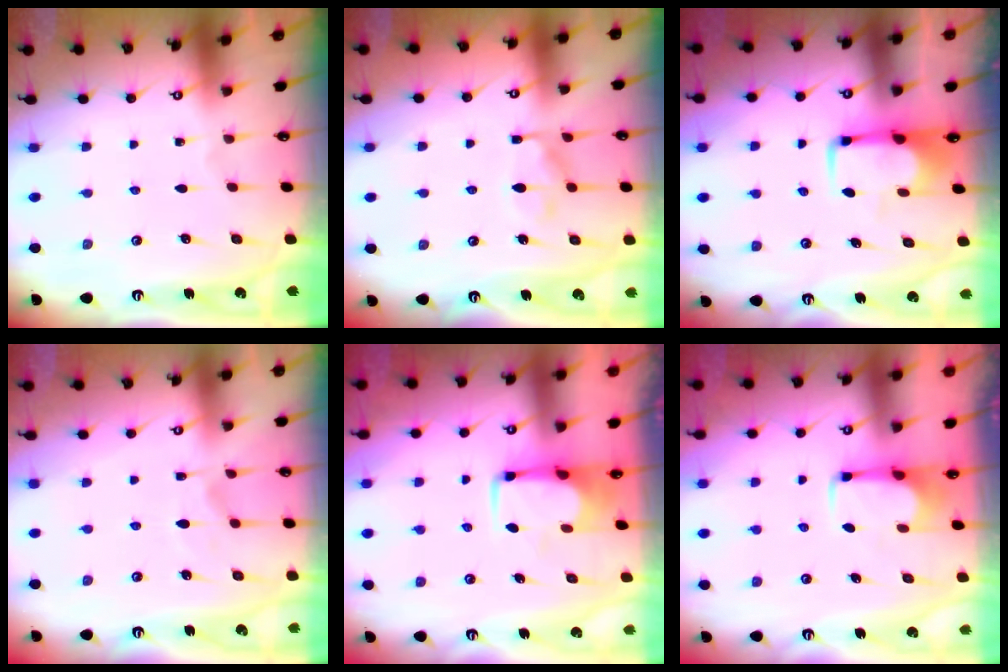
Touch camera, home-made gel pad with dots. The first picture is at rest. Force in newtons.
{"total": 9.6, "press": 9.6, "slide": 0.7}
{"total": 6.6, "press": 6.6, "slide": 1.0}
{"total": 4.0, "press": 3.8, "slide": 1.4}
{"total": 3.7, "press": 3.6, "slide": 0.7}
{"total": 2.8, "press": 2.8, "slide": 0.5}